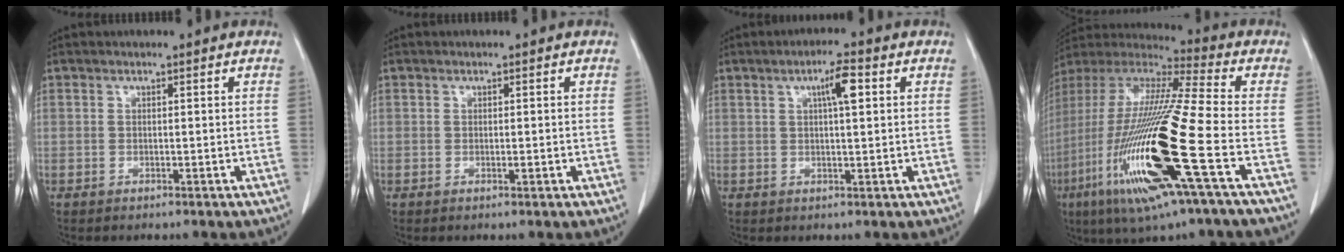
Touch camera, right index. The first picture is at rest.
{"total": 0.7, "force": [-0.1, 0.2, 0.6], "torque": [-0.009, -0.001, 0.002]}
{"total": 4.4, "force": [1.5, 0.6, 4.1], "torque": [-0.072, 0.005, 0.025]}
{"total": 24.4, "force": [-7.8, 1.3, 23.1], "torque": [-0.490, -0.043, -0.151]}